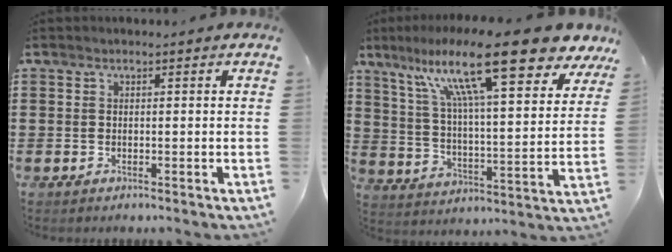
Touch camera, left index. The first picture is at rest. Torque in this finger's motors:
{"motor_torque": [2.14, 0.00, 1.06, 0.21]}